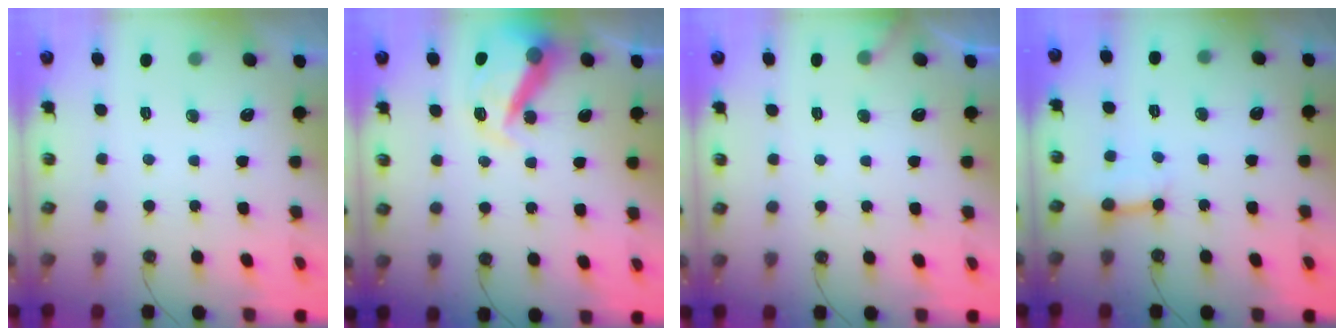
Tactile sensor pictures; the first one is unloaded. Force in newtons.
{"total": 16.6, "press": 16.6, "slide": 0.3}
{"total": 4.0, "press": 4.0, "slide": 0.3}
{"total": 4.9, "press": 4.9, "slide": 0.6}